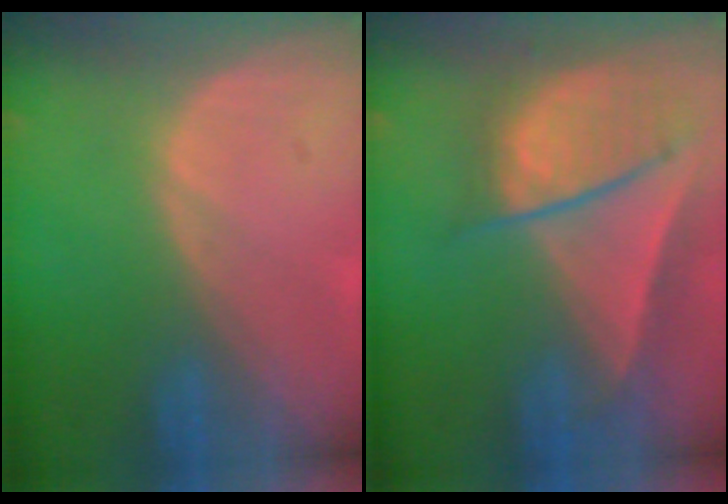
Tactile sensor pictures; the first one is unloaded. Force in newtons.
{"total": 9.2, "press": 8.0, "slide": 4.6}